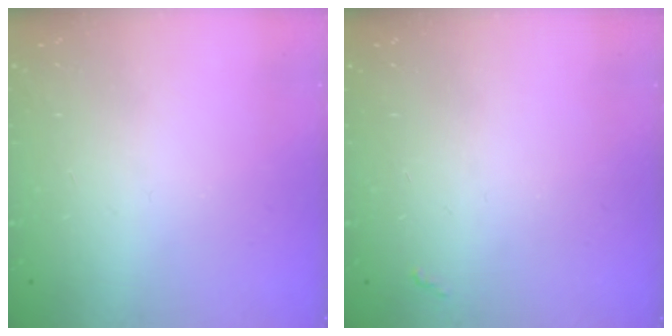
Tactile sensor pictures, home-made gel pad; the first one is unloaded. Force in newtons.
{"total": 2.8, "press": 2.8, "slide": 0.4}